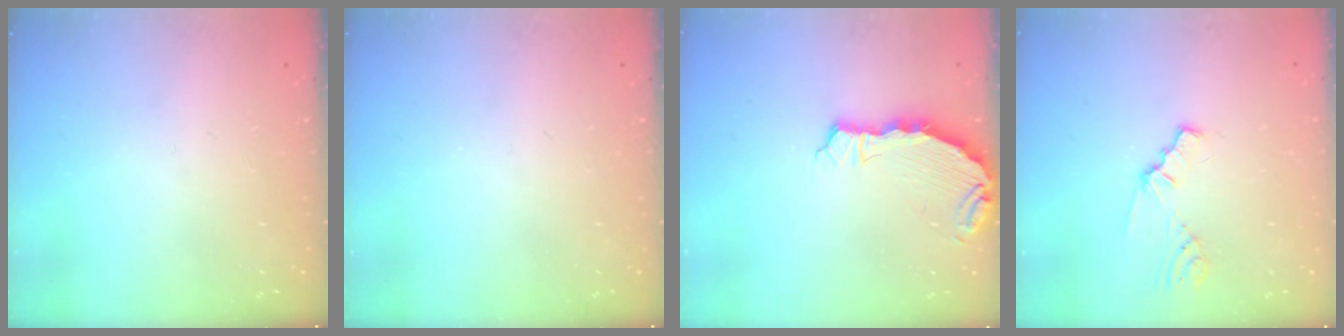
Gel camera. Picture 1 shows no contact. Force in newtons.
{"total": 0.0}
{"total": 6.9, "press": 5.4, "slide": 4.3}
{"total": 1.1, "press": 1.1, "slide": 0.2}